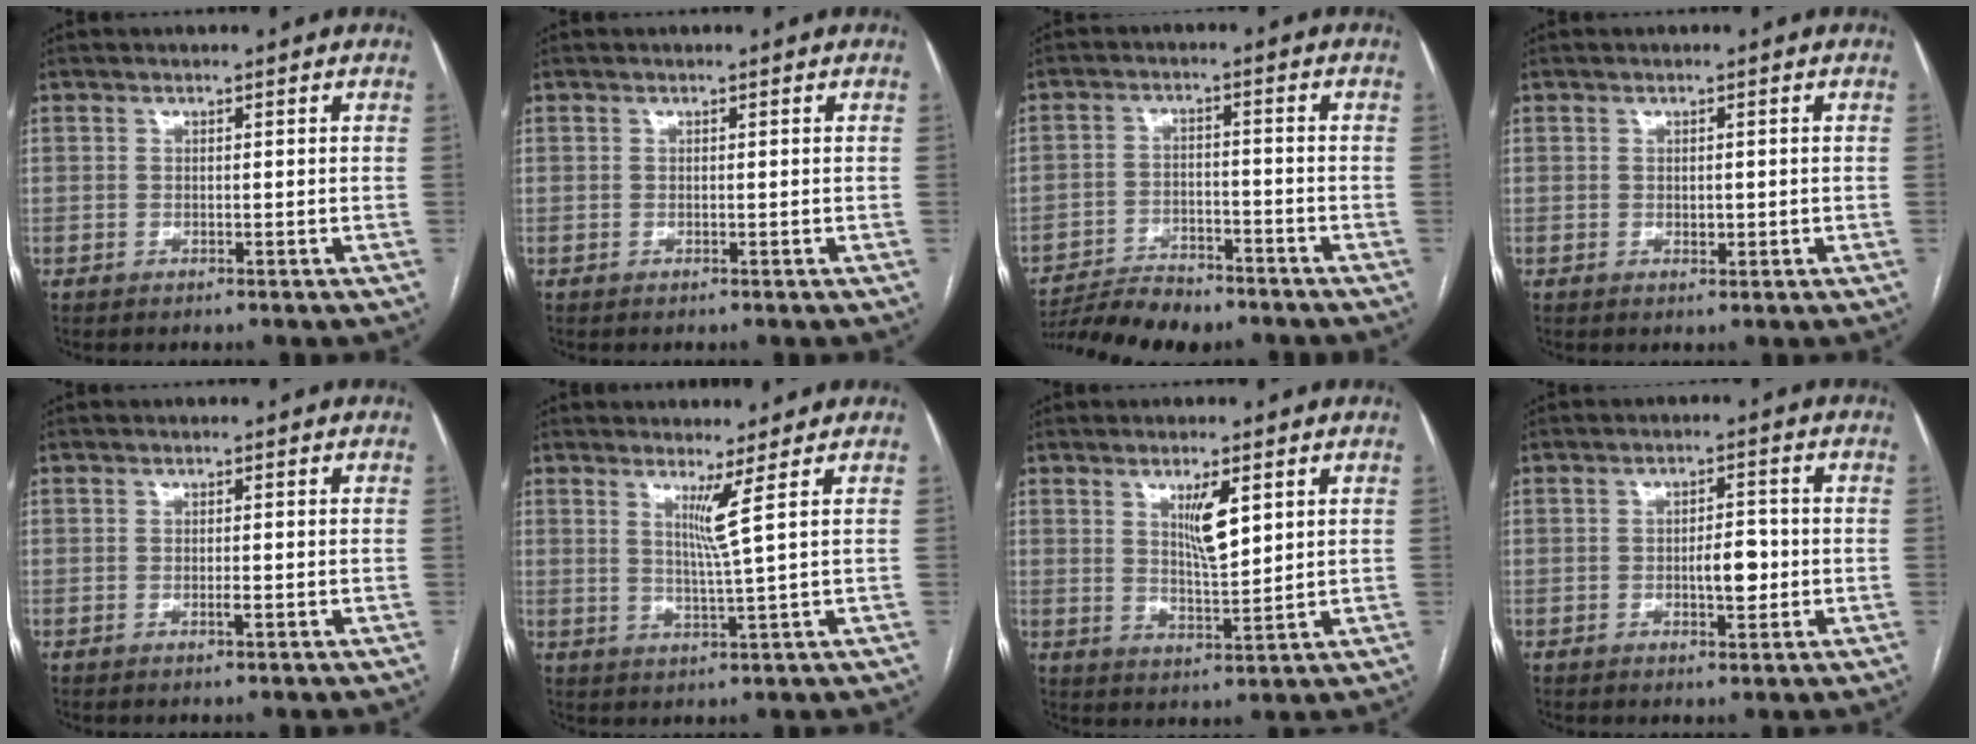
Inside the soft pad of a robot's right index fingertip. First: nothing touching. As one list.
[{"total": 0.0}, {"total": 10.9, "force": [-9.8, 2.5, 4.1], "torque": [-0.064, -0.007, -0.155]}, {"total": 1.4, "force": [-0.1, 0.8, 1.1], "torque": [-0.016, -0.001, 0.002]}, {"total": 1.1, "force": [-0.3, 0.1, 1.1], "torque": [-0.019, -0.001, -0.004]}, {"total": 3.6, "force": [1.7, -1.7, 2.7], "torque": [-0.054, -0.018, 0.038]}, {"total": 5.7, "force": [2.4, 1.2, 5.0], "torque": [-0.090, -0.009, 0.046]}, {"total": 4.5, "force": [-0.8, 1.7, 4.1], "torque": [-0.061, 0.003, -0.008]}]